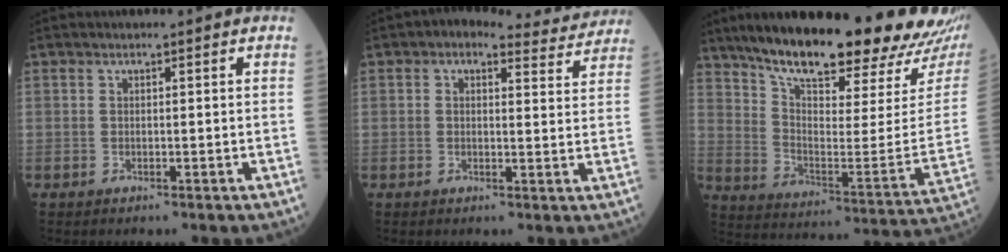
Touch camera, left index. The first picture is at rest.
{"total": 6.3, "force": [5.4, 2.7, 1.5], "torque": [-0.004, 0.008, 0.045]}
{"total": 25.4, "force": [20.7, 3.9, 14.2], "torque": [-0.225, -0.043, 0.288]}